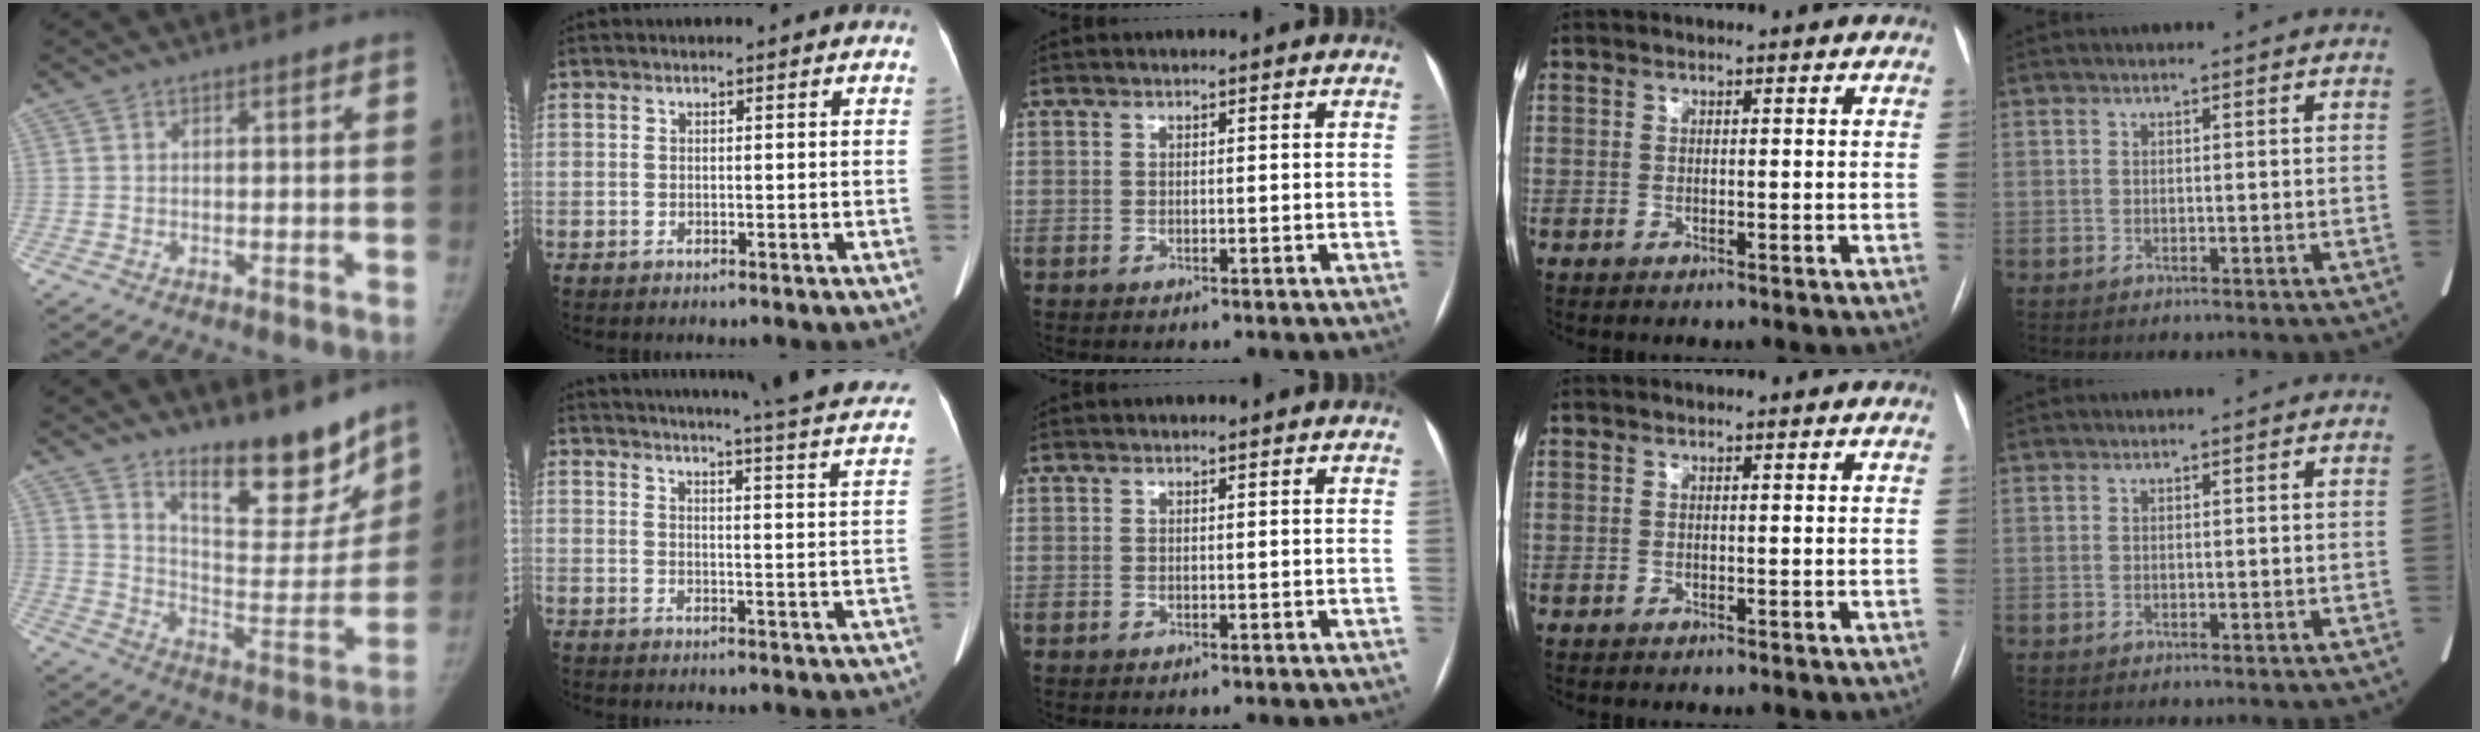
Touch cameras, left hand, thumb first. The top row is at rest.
{"thumb": {"total": 17.9, "force": [13.7, 5.7, 9.9], "torque": [-0.091, -0.114, 0.217]}, "index": {"total": 25.9, "force": [23.5, 0.7, 10.9], "torque": [-0.154, -0.066, 0.268]}}